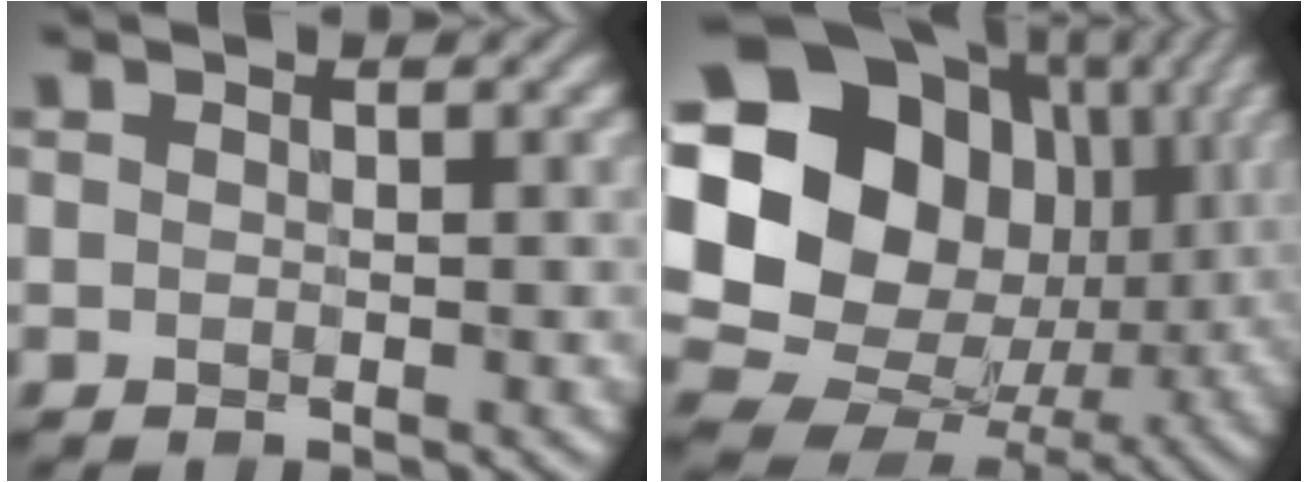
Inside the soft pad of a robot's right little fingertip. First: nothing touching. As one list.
[{"total": 23.6, "force": [3.7, 20.1, 11.7], "torque": [-0.253, 0.027, 0.053]}]